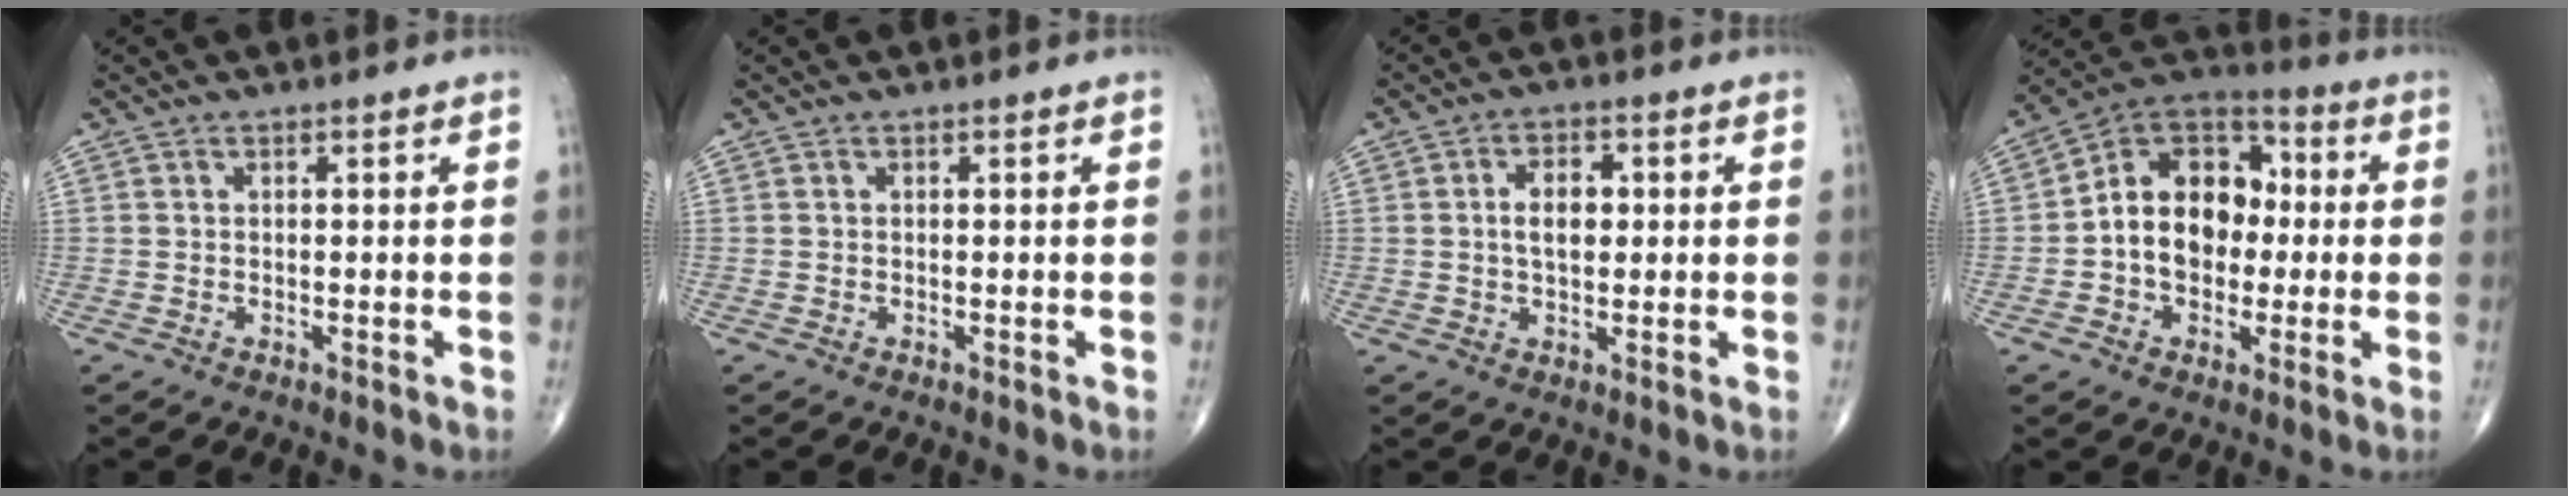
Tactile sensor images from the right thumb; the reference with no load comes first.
{"total": 0.0}
{"total": 5.4, "force": [0.6, 3.2, 4.3], "torque": [-0.065, 0.006, 0.006]}
{"total": 15.3, "force": [-0.3, 11.2, 10.5], "torque": [-0.127, 0.037, -0.017]}